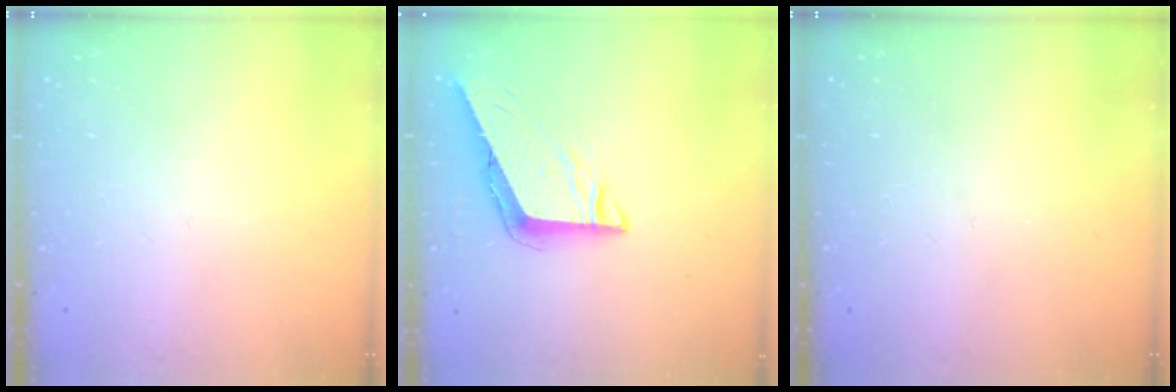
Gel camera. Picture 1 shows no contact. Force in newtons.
{"total": 7.7, "press": 7.7, "slide": 0.3}
{"total": 0.0}